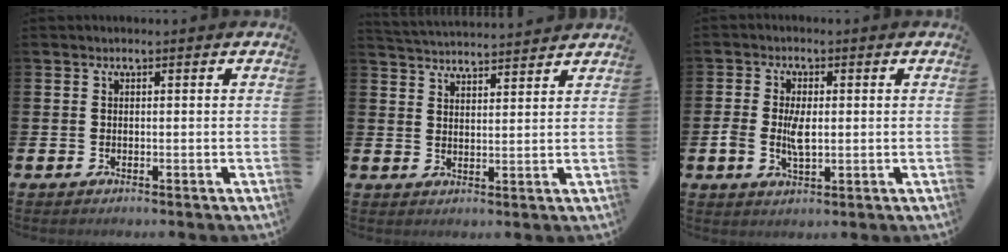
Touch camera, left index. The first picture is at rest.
{"total": 4.1, "force": [4.1, 0.0, -0.1], "torque": [-0.006, -0.029, 0.073]}
{"total": 4.3, "force": [0.0, 2.3, 3.6], "torque": [-0.056, 0.001, -0.003]}